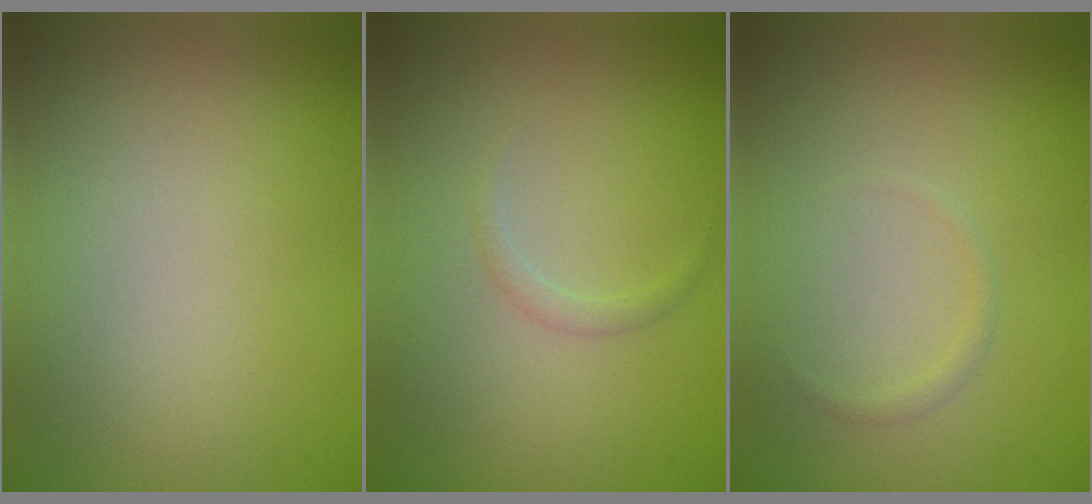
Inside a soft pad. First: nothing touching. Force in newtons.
{"total": 0.7, "press": 0.7, "slide": 0.0}
{"total": 0.6, "press": 0.6, "slide": 0.1}